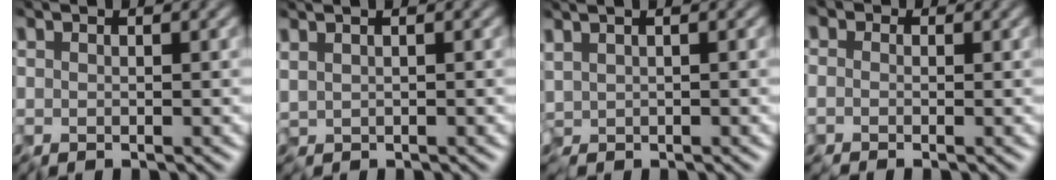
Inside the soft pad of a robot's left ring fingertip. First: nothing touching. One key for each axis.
{"total": 0.5, "fx": 0.3, "fy": -0.3, "fz": 0.3, "tx": -0.010, "ty": 0.002, "tz": 0.009}
{"total": 0.5, "fx": 0.3, "fy": 0.0, "fz": 0.4, "tx": -0.013, "ty": 0.003, "tz": 0.009}
{"total": 1.5, "fx": 0.4, "fy": 1.2, "fz": 0.8, "tx": -0.023, "ty": 0.004, "tz": -0.013}